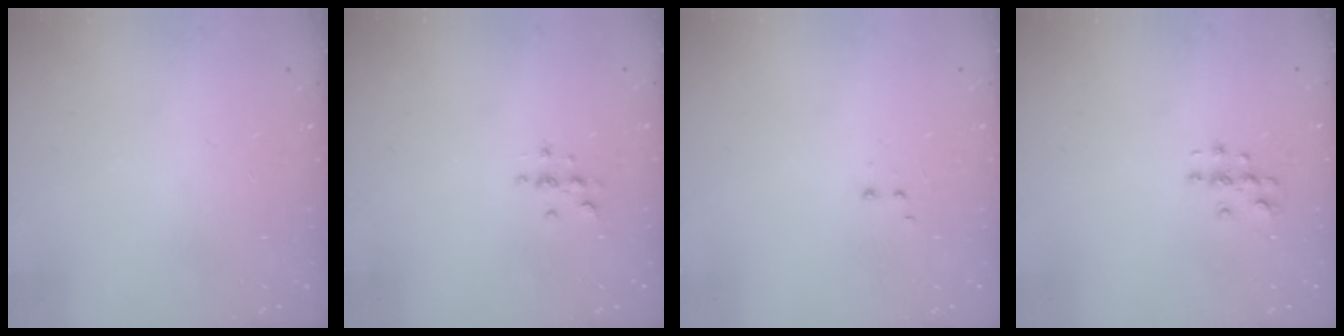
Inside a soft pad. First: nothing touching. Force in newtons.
{"total": 3.0, "press": 3.0, "slide": 0.4}
{"total": 1.9, "press": 1.8, "slide": 0.5}
{"total": 3.9, "press": 3.9, "slide": 0.5}